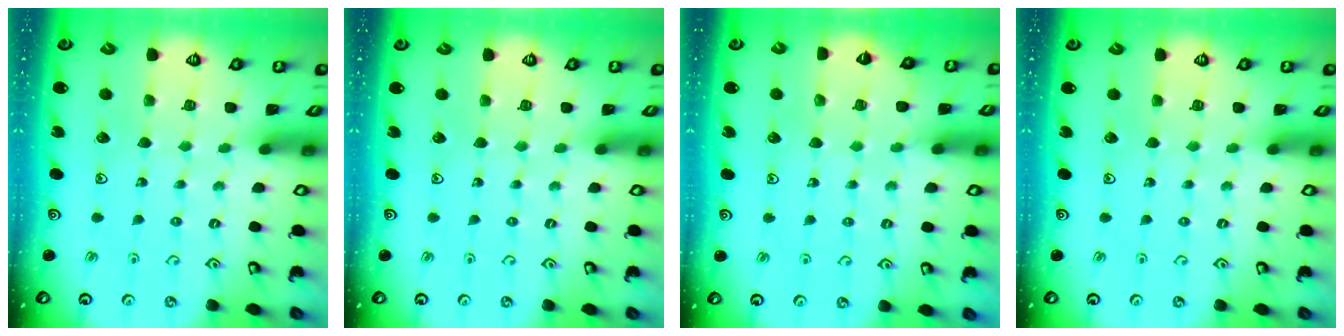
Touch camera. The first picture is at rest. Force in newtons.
{"total": 0.0}
{"total": 3.9, "press": 3.8, "slide": 0.5}
{"total": 0.0}